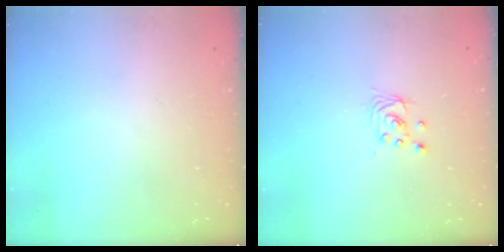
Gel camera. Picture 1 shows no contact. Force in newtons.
{"total": 2.5, "press": 2.5, "slide": 0.1}